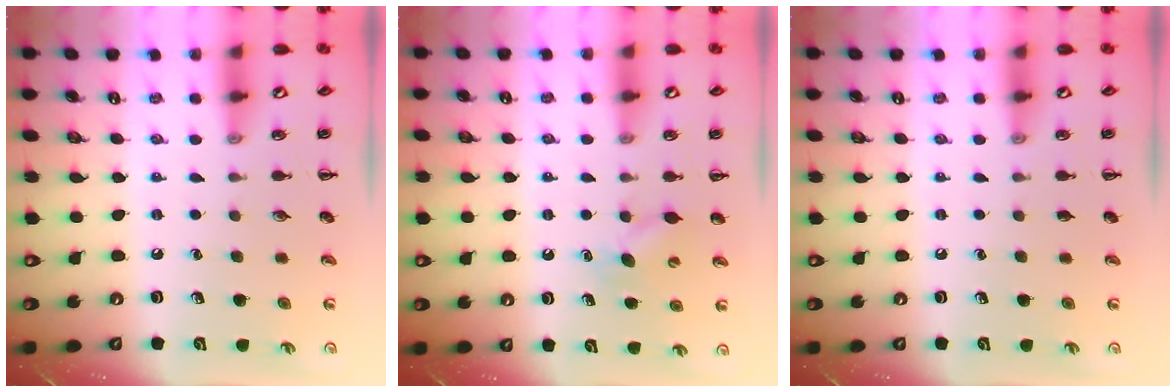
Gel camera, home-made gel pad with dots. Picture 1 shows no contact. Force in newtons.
{"total": 5.1, "press": 4.8, "slide": 1.5}
{"total": 0.0}